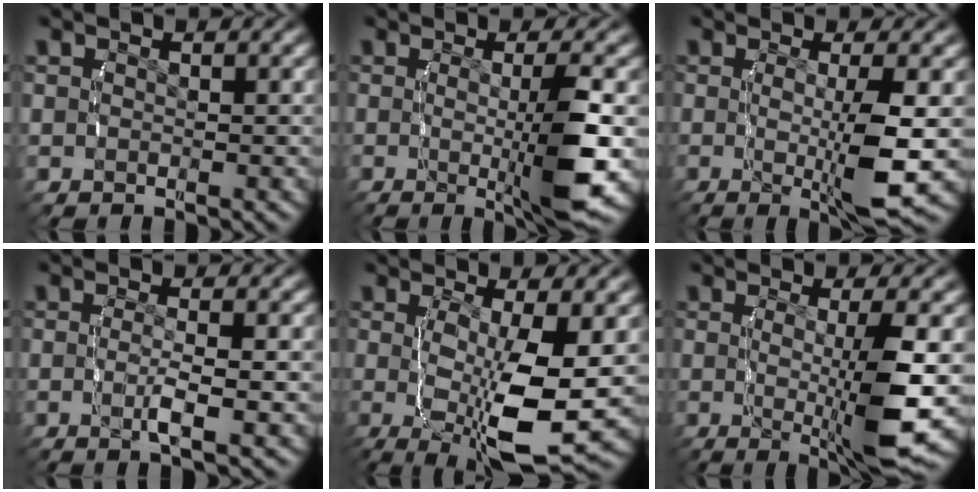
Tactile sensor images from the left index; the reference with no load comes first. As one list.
[{"total": 6.5, "force": [-1.2, 0.6, 6.3], "torque": [-0.099, -0.017, -0.012]}, {"total": 5.9, "force": [-0.8, 0.5, 5.8], "torque": [-0.097, -0.016, -0.005]}, {"total": 2.5, "force": [-0.8, 0.0, 2.4], "torque": [-0.056, -0.010, -0.014]}, {"total": 9.3, "force": [-1.2, 3.0, 8.7], "torque": [-0.158, -0.030, 0.000]}, {"total": 7.6, "force": [-1.2, 0.9, 7.5], "torque": [-0.121, -0.016, -0.009]}]